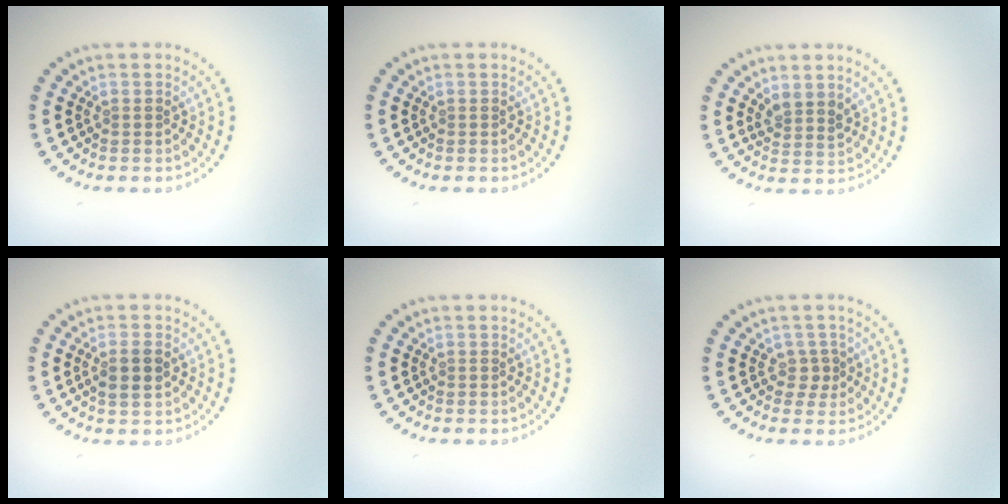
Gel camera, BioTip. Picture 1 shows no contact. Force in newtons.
{"total": 0.0}
{"total": 1.9, "press": 1.6, "slide": 1.0}
{"total": 2.2, "press": 2.2, "slide": 0.4}
{"total": 0.0}
{"total": 1.4, "press": 1.0, "slide": 0.9}